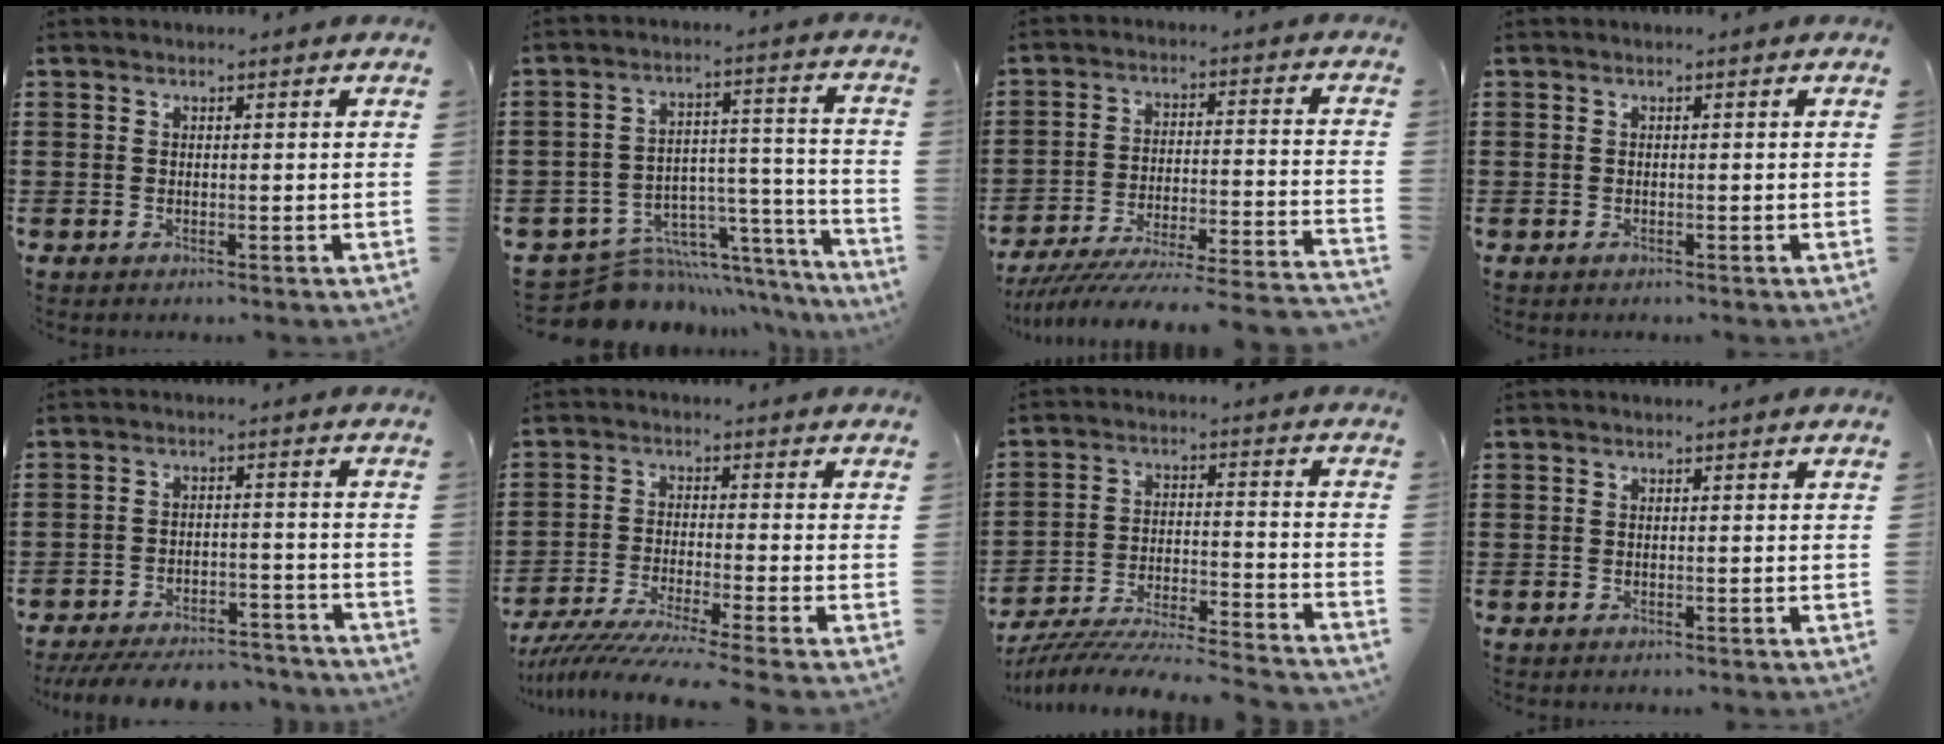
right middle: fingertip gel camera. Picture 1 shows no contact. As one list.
[{"total": 8.4, "force": [-7.1, 4.2, 1.7], "torque": [-0.030, 0.016, -0.121]}, {"total": 6.4, "force": [-5.9, -0.4, 2.5], "torque": [-0.051, -0.020, -0.122]}, {"total": 0.0}, {"total": 6.2, "force": [-5.9, 0.8, 1.7], "torque": [-0.035, 0.003, -0.115]}, {"total": 5.6, "force": [-5.1, -0.9, 2.3], "torque": [-0.060, -0.030, -0.104]}, {"total": 6.8, "force": [-6.6, -0.3, 1.6], "torque": [-0.039, -0.012, -0.134]}, {"total": 0.0}]